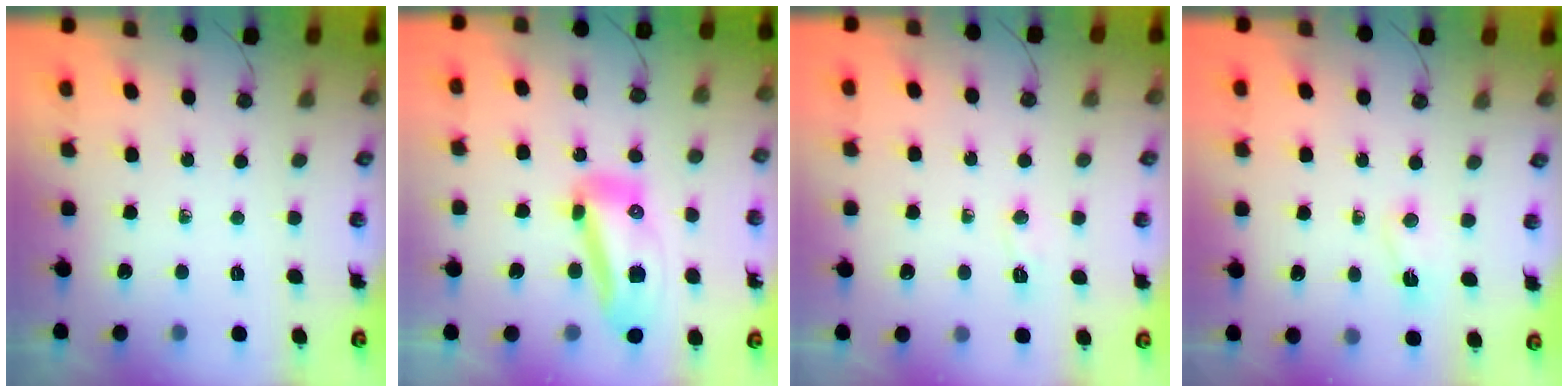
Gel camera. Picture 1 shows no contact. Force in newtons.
{"total": 14.2, "press": 14.2, "slide": 1.5}
{"total": 5.3, "press": 5.0, "slide": 1.7}
{"total": 2.8, "press": 2.7, "slide": 0.5}